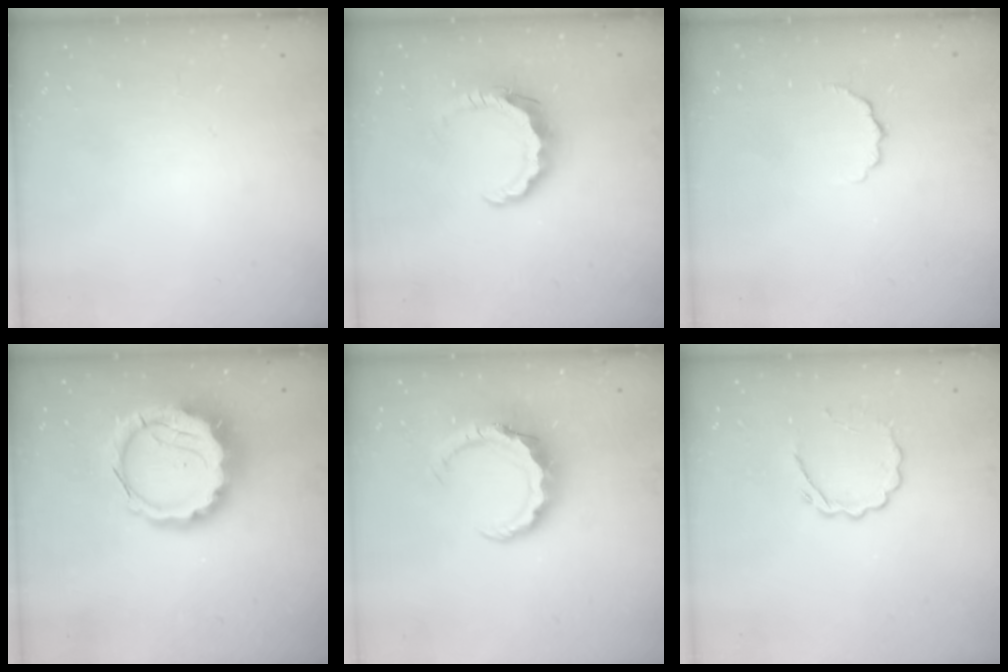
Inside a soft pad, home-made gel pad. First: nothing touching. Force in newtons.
{"total": 8.3, "press": 8.3, "slide": 1.0}
{"total": 4.9, "press": 4.8, "slide": 1.3}
{"total": 13.8, "press": 13.4, "slide": 3.0}
{"total": 7.9, "press": 7.7, "slide": 1.7}
{"total": 5.1, "press": 5.0, "slide": 1.0}